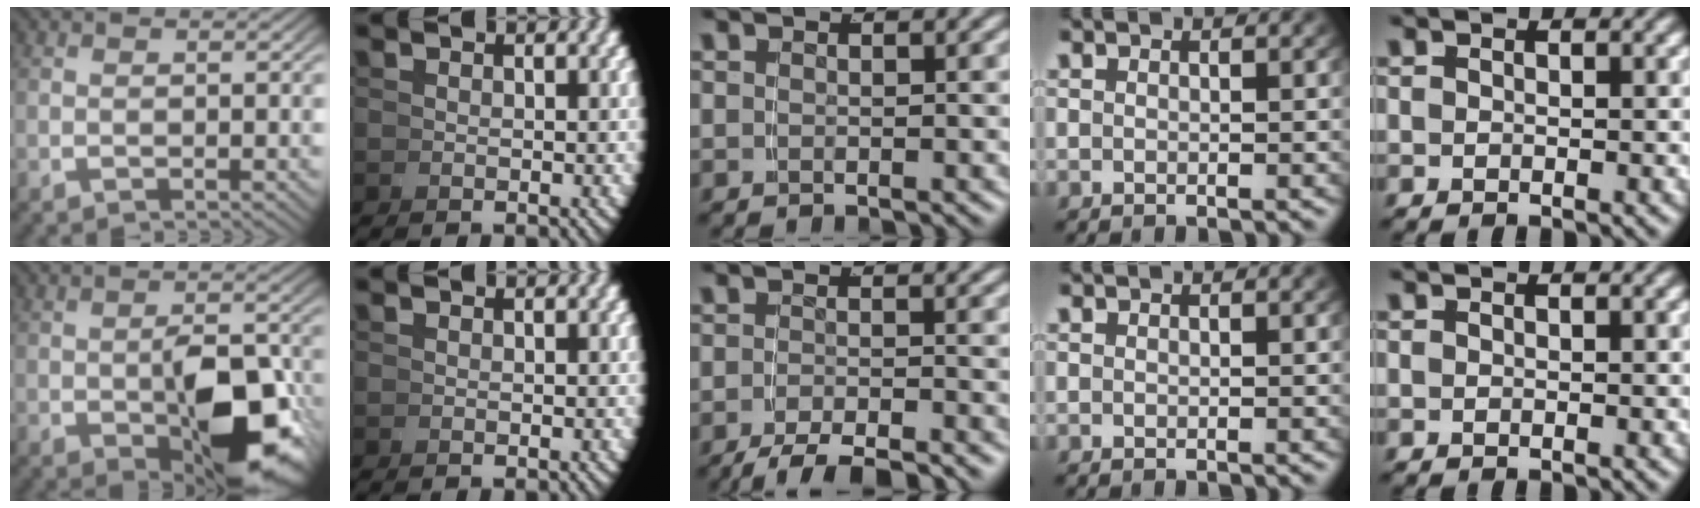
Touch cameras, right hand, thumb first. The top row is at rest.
{"thumb": {"total": 10.3, "force": [-2.5, 5.4, 8.5], "torque": [-0.131, -0.039, -0.017]}, "middle": {"total": 5.5, "force": [-4.9, 1.1, 2.3], "torque": [-0.027, -0.010, -0.071]}}